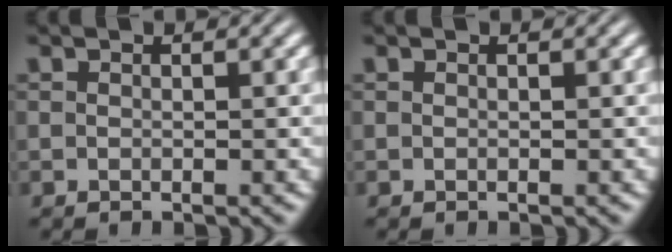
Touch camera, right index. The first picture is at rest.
{"total": 0.0}